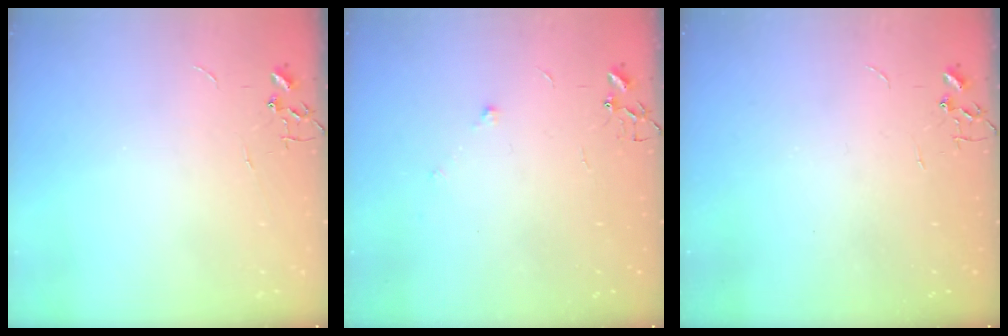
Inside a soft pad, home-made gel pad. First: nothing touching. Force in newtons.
{"total": 5.6, "press": 5.2, "slide": 2.0}
{"total": 0.0}